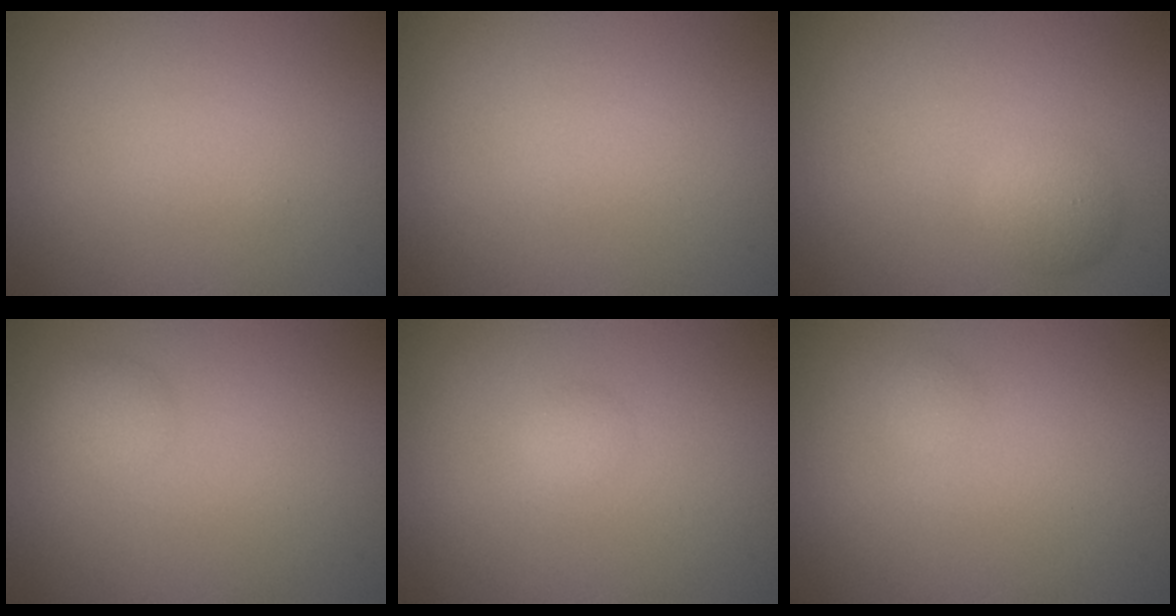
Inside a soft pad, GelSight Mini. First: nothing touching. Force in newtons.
{"total": 0.0}
{"total": 1.9, "press": 1.9, "slide": 0.1}
{"total": 1.6, "press": 1.6, "slide": 0.1}
{"total": 0.9, "press": 0.9, "slide": 0.0}
{"total": 0.6, "press": 0.6, "slide": 0.0}